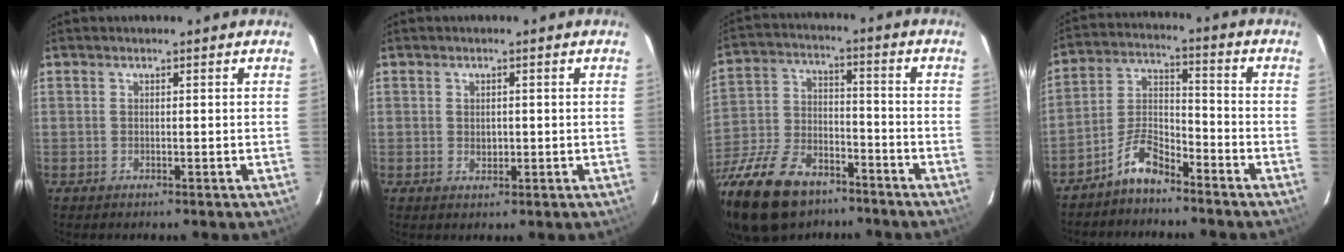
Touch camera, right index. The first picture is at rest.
{"total": 1.7, "force": [-0.1, 1.4, 1.0], "torque": [-0.013, 0.000, 0.001]}
{"total": 24.1, "force": [-16.5, 11.8, 12.9], "torque": [-0.293, -0.022, -0.282]}
{"total": 7.6, "force": [-5.9, 2.6, 4.0], "torque": [-0.093, 0.027, -0.116]}